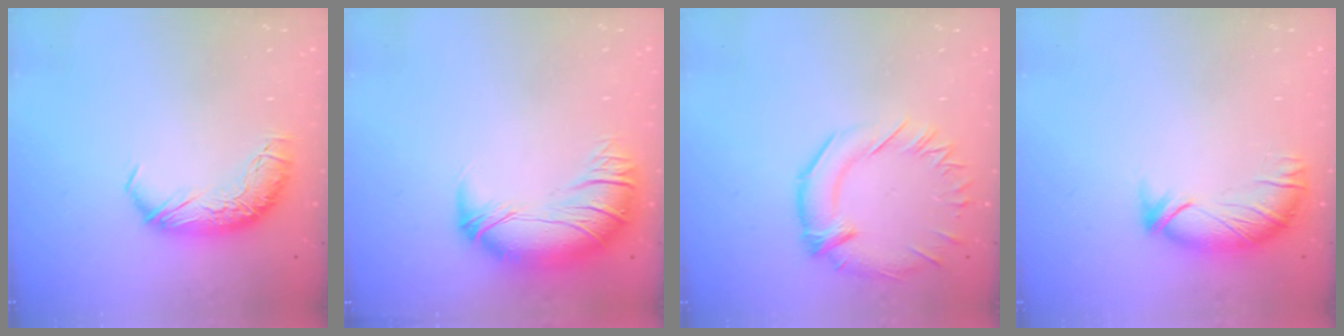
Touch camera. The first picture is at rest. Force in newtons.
{"total": 2.8, "press": 0.2, "slide": 2.8}
{"total": 2.6, "press": 2.1, "slide": 1.5}
{"total": 3.4, "press": 3.1, "slide": 1.3}